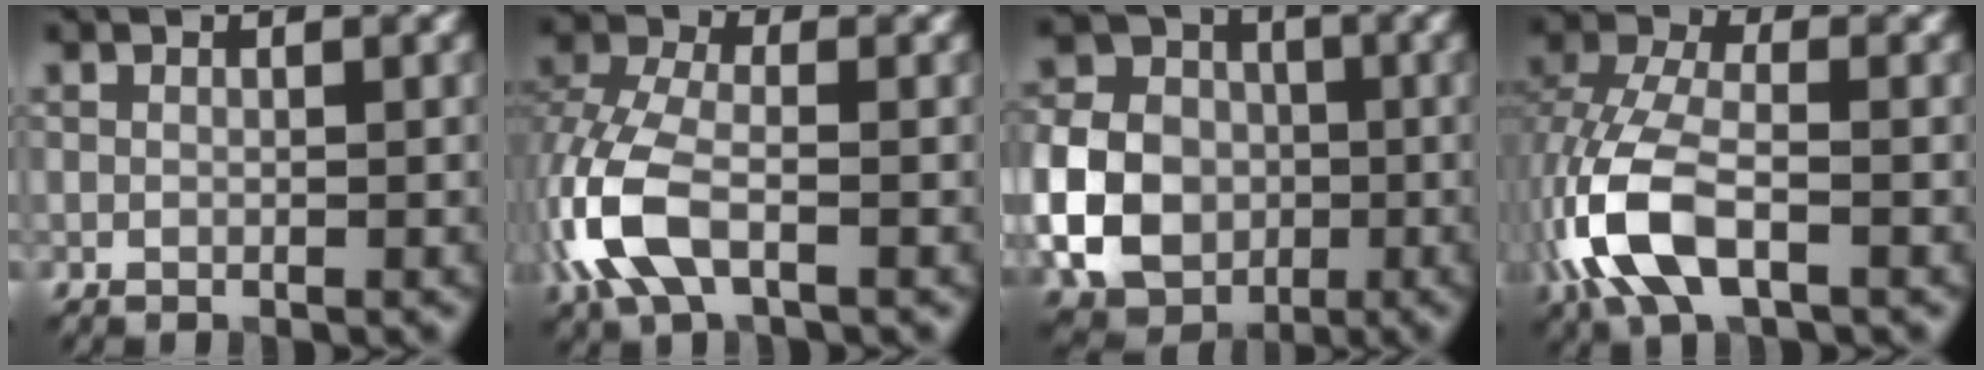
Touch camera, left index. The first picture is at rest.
{"total": 6.8, "force": [-2.2, 3.6, 5.3], "torque": [-0.139, 0.002, -0.053]}
{"total": 8.6, "force": [-1.8, 7.0, 4.6], "torque": [-0.100, -0.002, -0.039]}
{"total": 8.0, "force": [-2.6, 4.0, 6.4], "torque": [-0.154, 0.004, -0.062]}